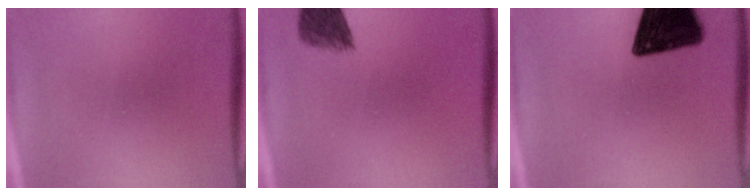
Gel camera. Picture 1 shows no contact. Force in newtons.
{"total": 5.2}
{"total": 17.0}